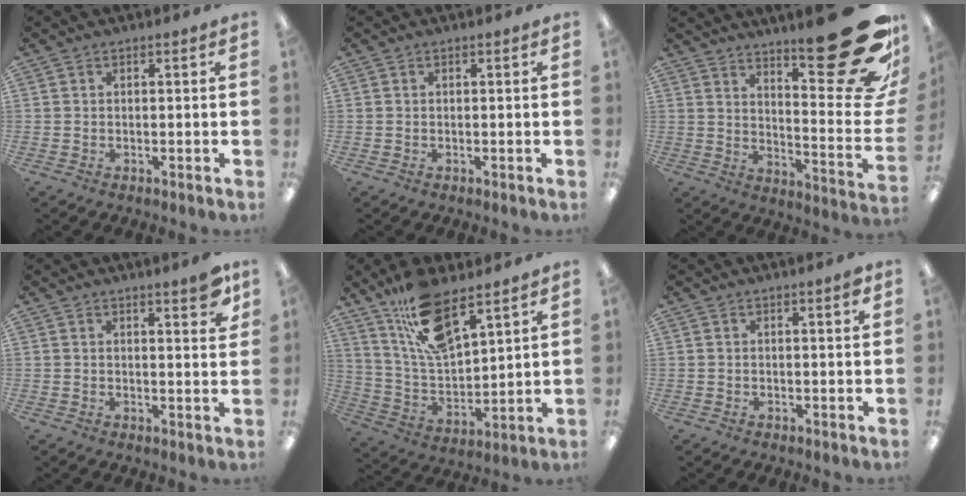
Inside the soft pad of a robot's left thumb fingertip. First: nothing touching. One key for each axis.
{"total": 0.0}
{"total": 26.7, "fx": 15.8, "fy": 7.3, "fz": 20.2, "tx": -0.254, "ty": -0.118, "tz": 0.260}
{"total": 5.0, "fx": 3.8, "fy": 1.0, "fz": 3.1, "tx": -0.038, "ty": -0.022, "tz": 0.060}
{"total": 15.7, "fx": 11.5, "fy": 5.2, "fz": 9.3, "tx": -0.187, "ty": -0.051, "tz": 0.204}
{"total": 1.9, "fx": 1.3, "fy": 0.1, "fz": 1.4, "tx": -0.021, "ty": -0.002, "tz": 0.020}